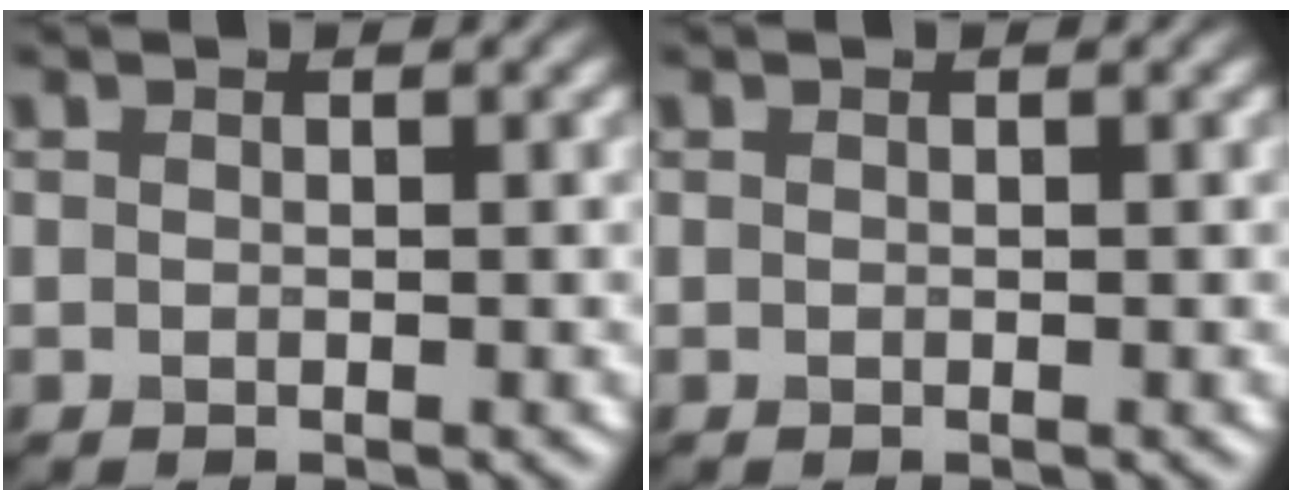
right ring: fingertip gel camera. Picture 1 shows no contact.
{"total": 0.0}